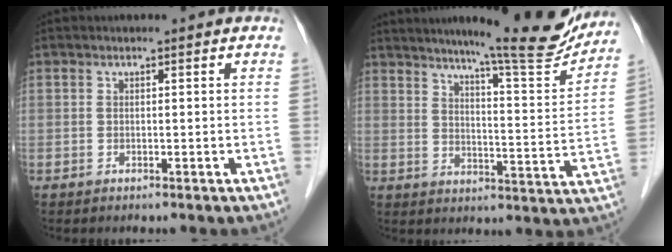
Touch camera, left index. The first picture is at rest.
{"total": 17.0, "force": [15.1, 0.2, 7.7], "torque": [-0.105, -0.037, 0.196]}